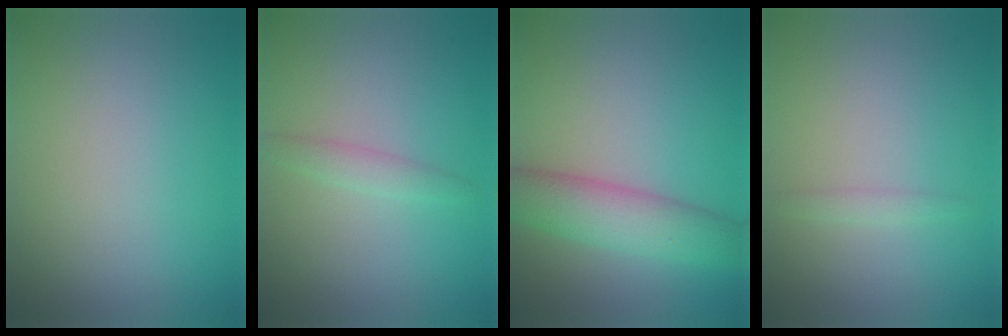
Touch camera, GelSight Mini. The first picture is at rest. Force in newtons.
{"total": 1.5, "press": 1.5, "slide": 0.0}
{"total": 5.5, "press": 5.5, "slide": 0.1}
{"total": 0.8, "press": 0.8, "slide": 0.0}